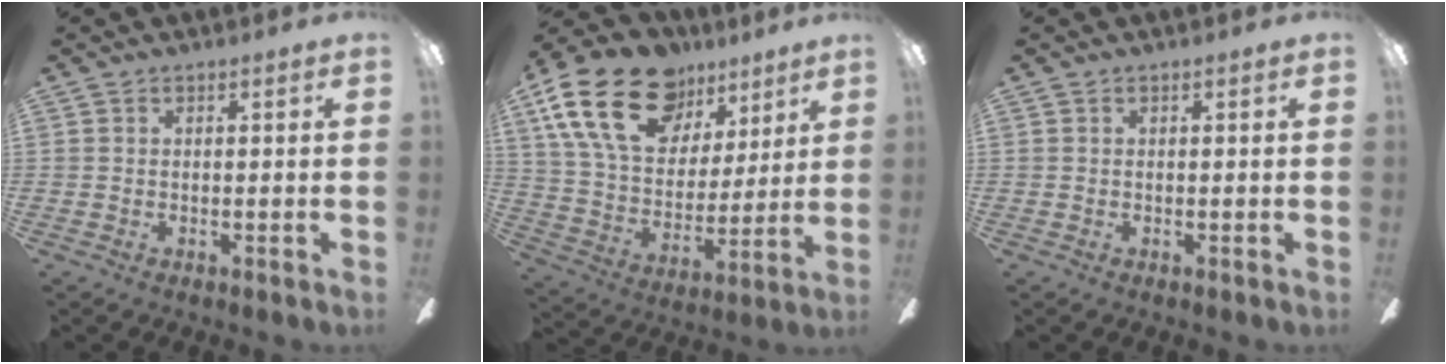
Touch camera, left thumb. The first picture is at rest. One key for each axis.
{"total": 23.3, "fx": 13.3, "fy": 14.3, "fz": 12.8, "tx": -0.236, "ty": -0.057, "tz": 0.242}
{"total": 0.0}